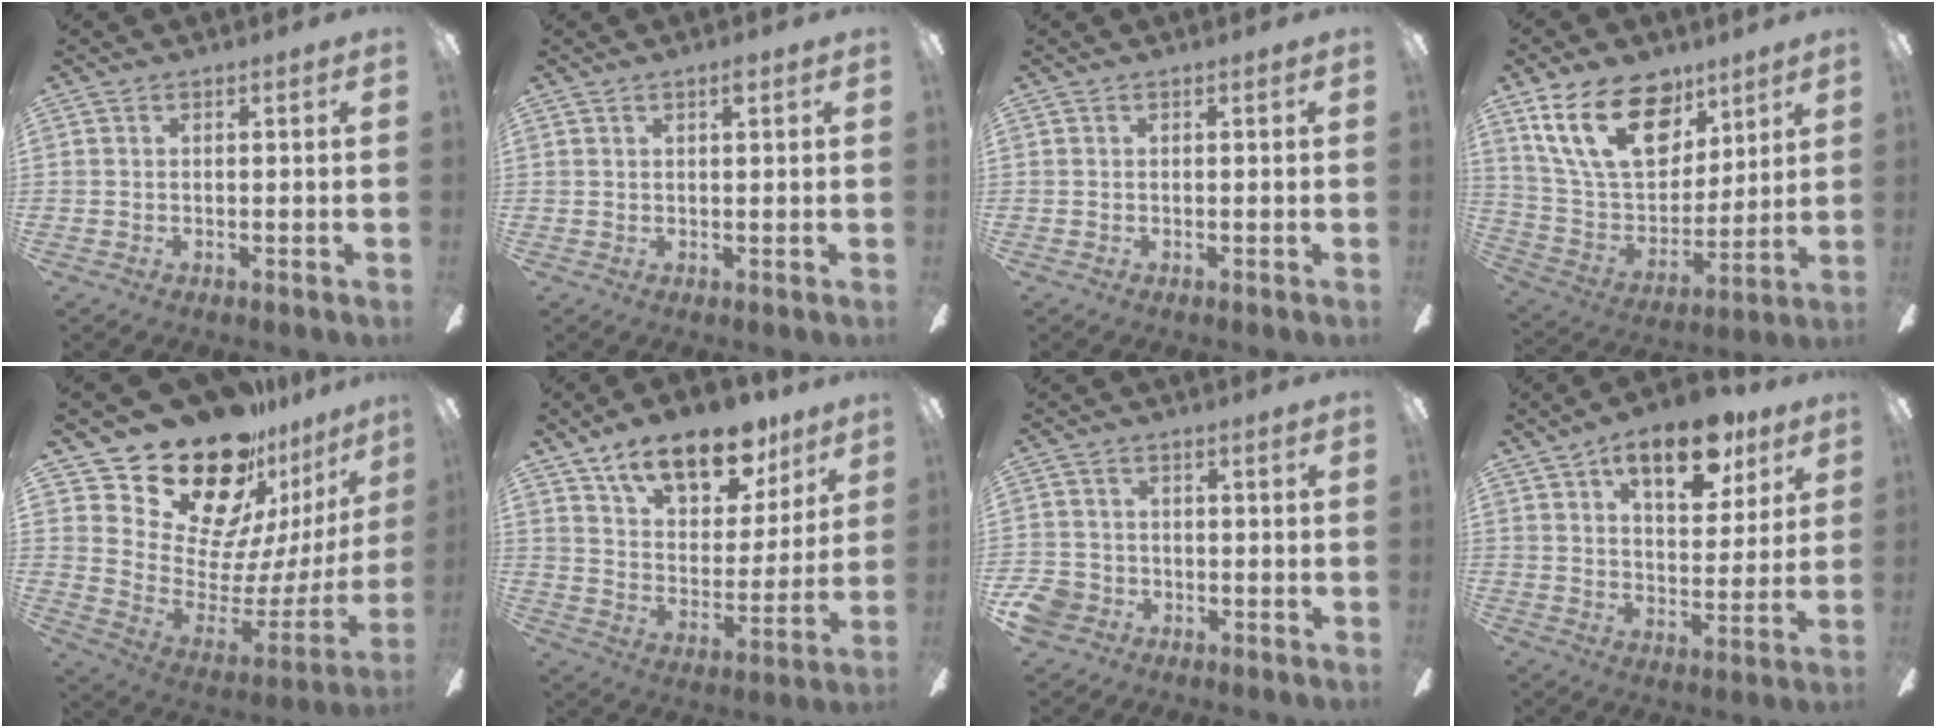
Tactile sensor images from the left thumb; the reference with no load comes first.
{"total": 2.0, "force": [1.3, 0.6, 1.4], "torque": [-0.022, -0.001, 0.020]}
{"total": 0.0}
{"total": 22.6, "force": [12.1, 13.5, 13.6], "torque": [-0.245, -0.050, 0.219]}
{"total": 24.1, "force": [18.4, 11.7, 10.2], "torque": [-0.174, -0.145, 0.345]}
{"total": 17.4, "force": [12.4, 8.3, 9.0], "torque": [-0.138, -0.071, 0.217]}
{"total": 6.2, "force": [-2.9, 5.0, 2.2], "torque": [-0.066, 0.018, -0.058]}
{"total": 15.3, "force": [9.1, 7.3, 9.8], "torque": [-0.133, -0.031, 0.151]}